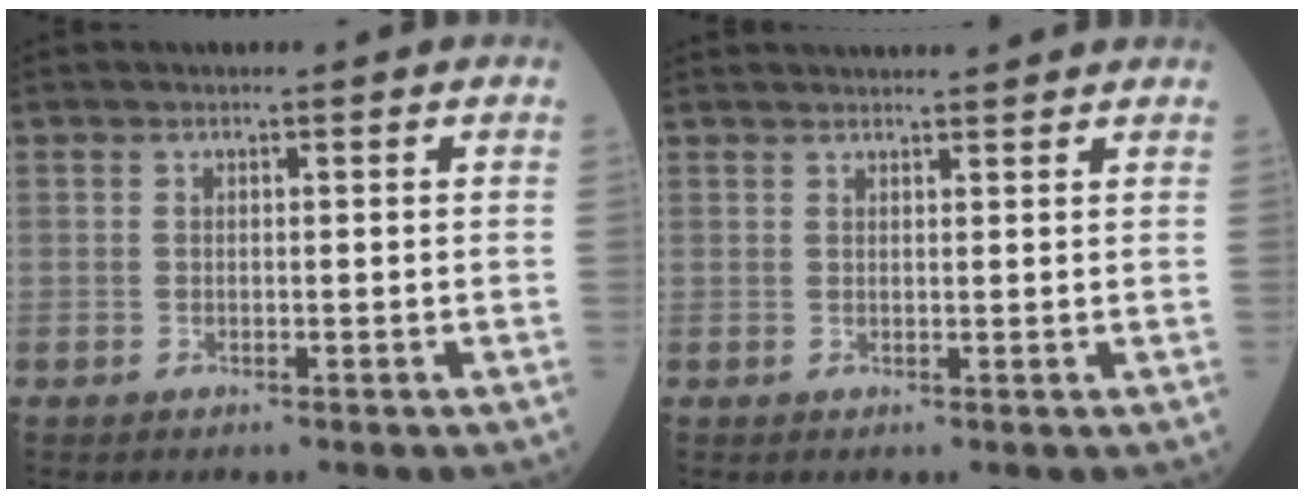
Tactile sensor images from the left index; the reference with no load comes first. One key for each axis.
{"total": 7.1, "fx": 6.9, "fy": 0.6, "fz": 1.8, "tx": -0.022, "ty": 0.032, "tz": 0.079}